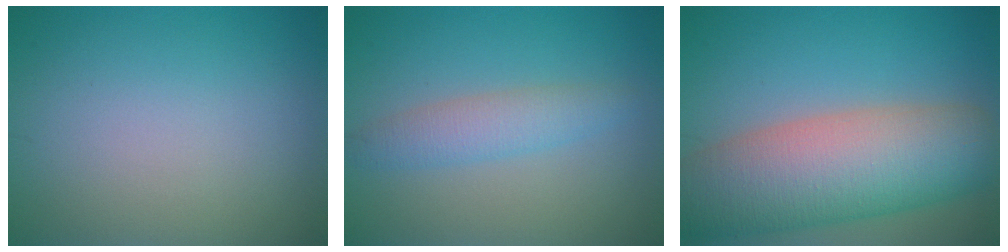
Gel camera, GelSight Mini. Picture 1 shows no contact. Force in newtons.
{"total": 2.7, "press": 2.7, "slide": 0.0}
{"total": 11.6, "press": 11.6, "slide": 0.8}